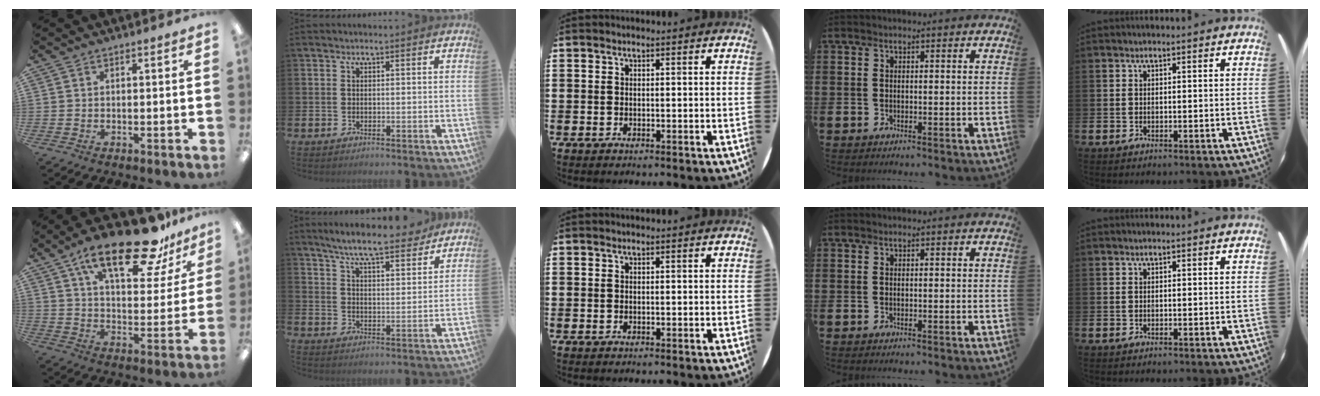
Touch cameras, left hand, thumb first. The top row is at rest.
{"thumb": {"total": 22.5, "force": [15.1, 8.2, 14.5], "torque": [-0.223, -0.082, 0.251]}, "index": {"total": 8.1, "force": [7.5, 0.8, 2.8], "torque": [-0.068, -0.045, 0.132]}}